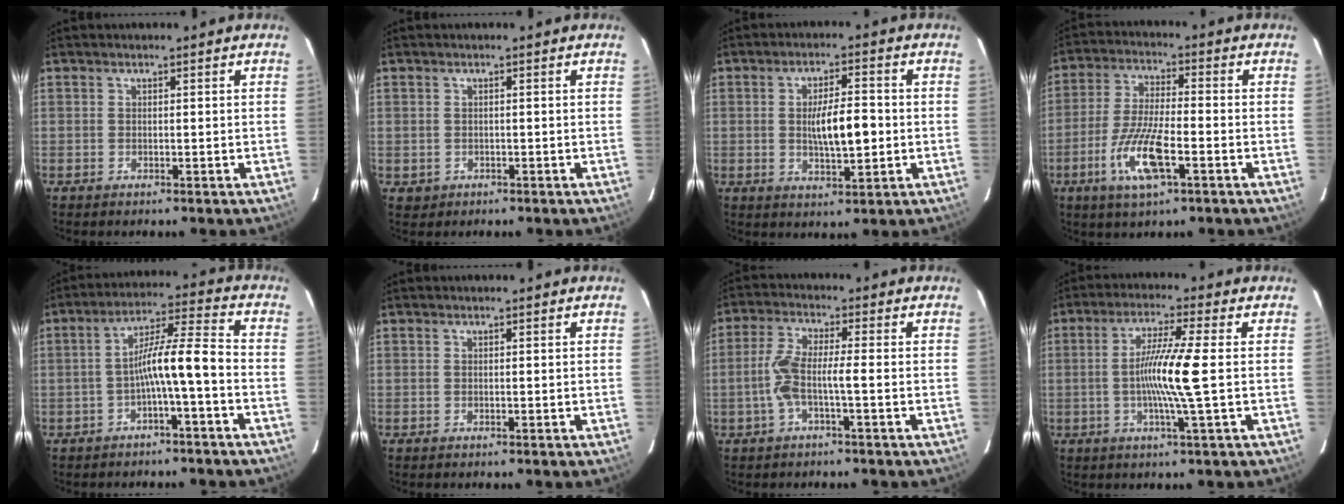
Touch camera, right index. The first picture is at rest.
{"total": 1.5, "force": [-0.3, 1.5, 0.1], "torque": [-0.004, 0.003, 0.002]}
{"total": 7.5, "force": [-0.4, 1.9, 7.2], "torque": [-0.128, 0.003, -0.003]}
{"total": 10.4, "force": [-4.2, 2.0, 9.2], "torque": [-0.188, -0.011, -0.078]}
{"total": 8.0, "force": [-2.3, 0.0, 7.7], "torque": [-0.128, 0.030, -0.039]}
{"total": 0.0}
{"total": 5.8, "force": [-1.4, 0.4, 5.6], "torque": [-0.122, 0.014, -0.030]}
{"total": 8.6, "force": [-0.6, -1.2, 8.5], "torque": [-0.163, -0.007, -0.015]}